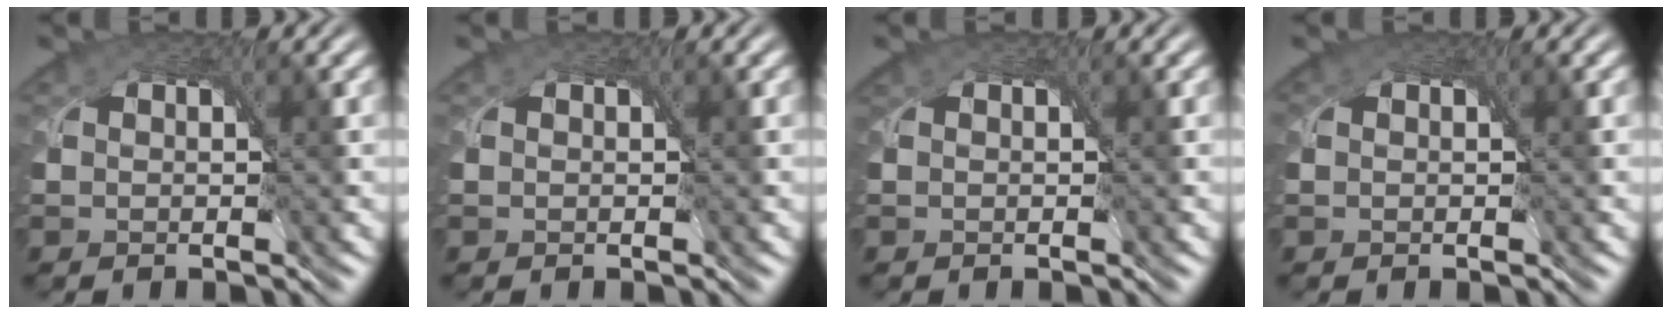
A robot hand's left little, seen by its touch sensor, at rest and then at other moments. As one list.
[{"total": 0.0}, {"total": 0.0}, {"total": 0.7, "force": [0.3, 0.4, 0.4], "torque": [-0.008, 0.001, 0.004]}]